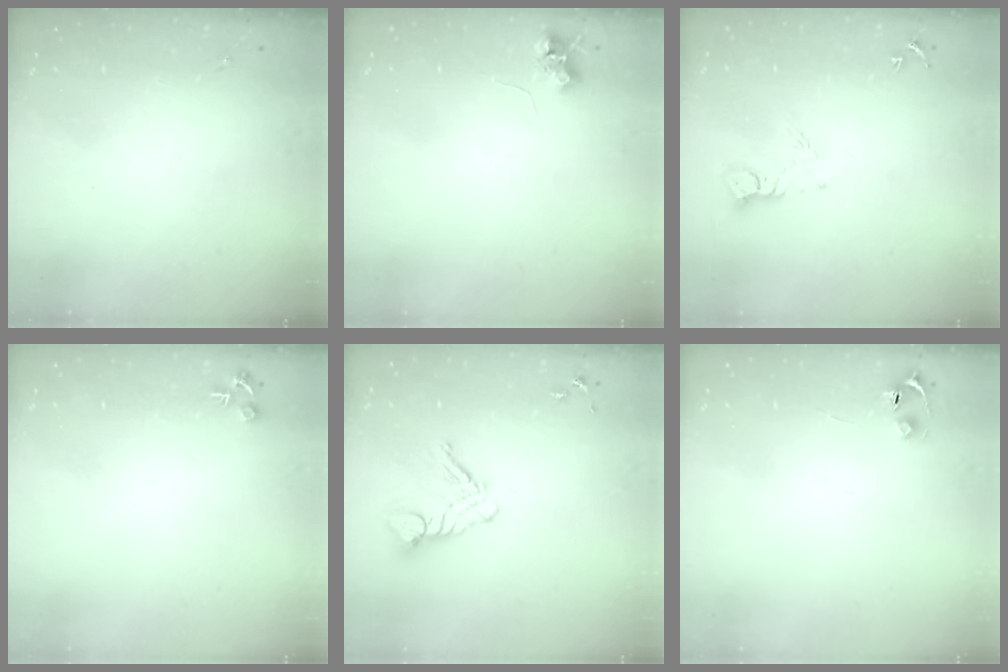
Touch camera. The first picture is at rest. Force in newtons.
{"total": 6.5, "press": 6.4, "slide": 0.9}
{"total": 5.7, "press": 5.7, "slide": 0.5}
{"total": 4.7, "press": 4.7, "slide": 0.2}
{"total": 10.7, "press": 10.6, "slide": 1.1}
{"total": 4.0, "press": 4.0, "slide": 0.5}